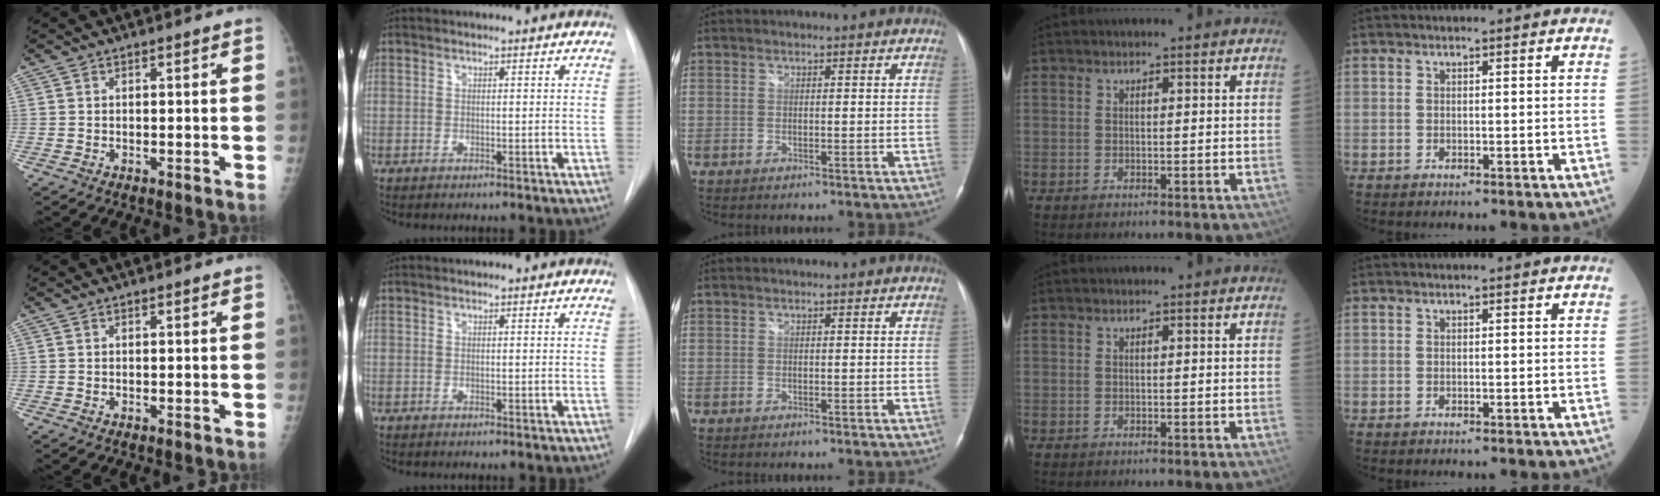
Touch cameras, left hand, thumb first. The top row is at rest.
{}